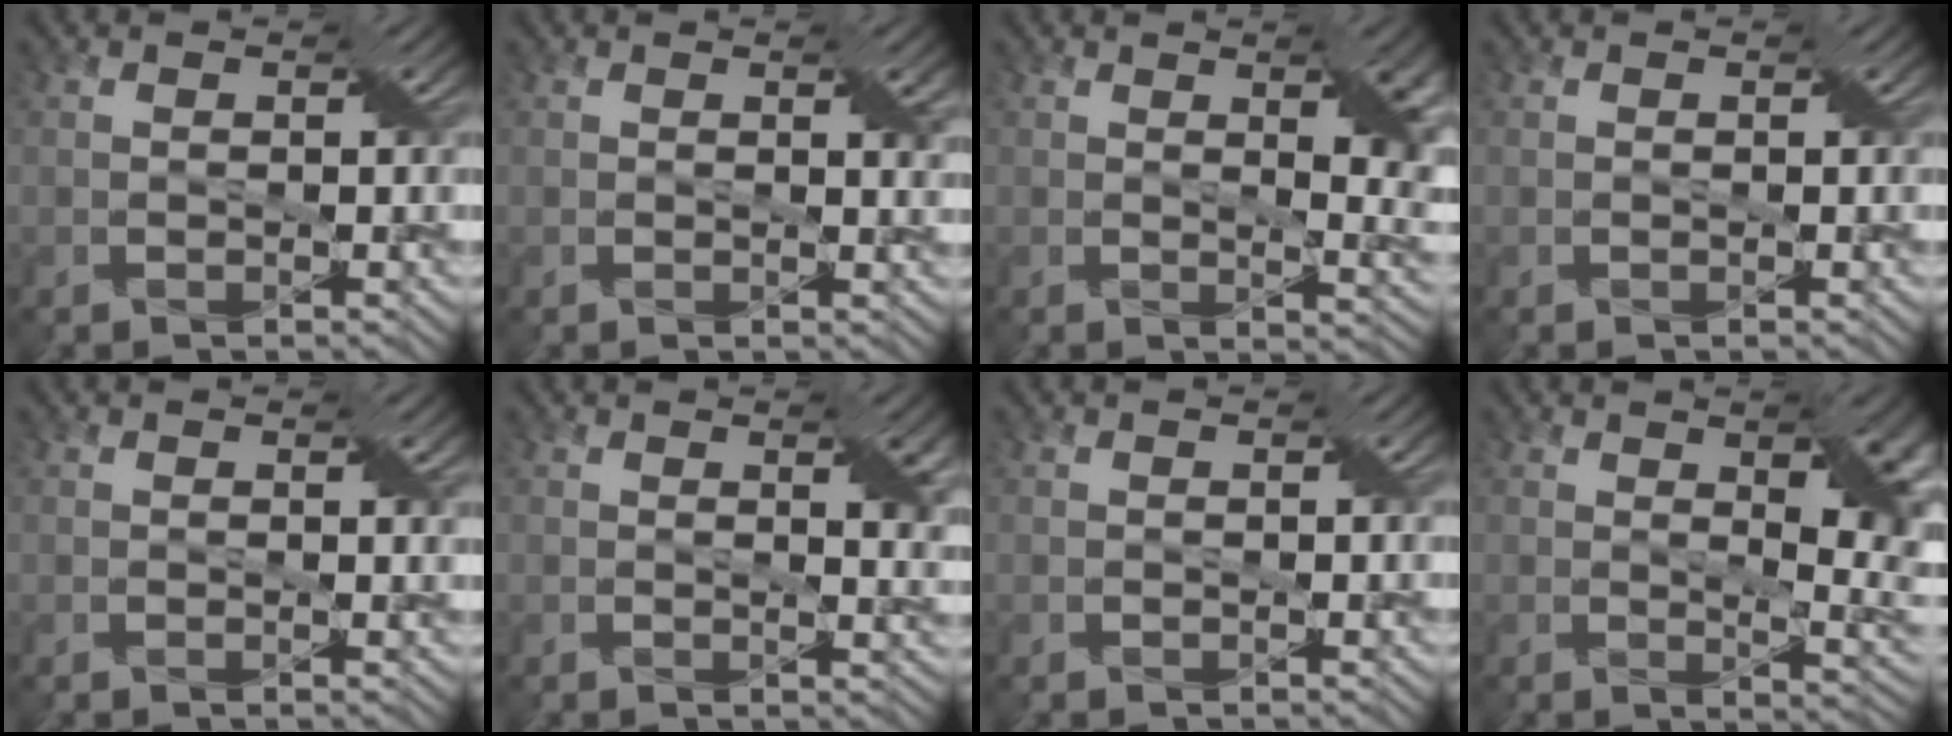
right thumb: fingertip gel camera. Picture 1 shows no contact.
{"total": 1.6, "force": [0.8, 0.3, 1.3], "torque": [-0.019, -0.002, 0.015]}
{"total": 8.1, "force": [2.4, 3.5, 6.9], "torque": [-0.092, -0.009, 0.047]}
{"total": 0.0}
{"total": 0.6, "force": [0.4, 0.1, 0.5], "torque": [-0.005, -0.002, 0.007]}
{"total": 3.5, "force": [1.4, 1.1, 3.0], "torque": [-0.049, 0.000, 0.025]}
{"total": 0.0}
{"total": 9.9, "force": [2.4, 4.1, 8.7], "torque": [-0.120, -0.006, 0.044]}